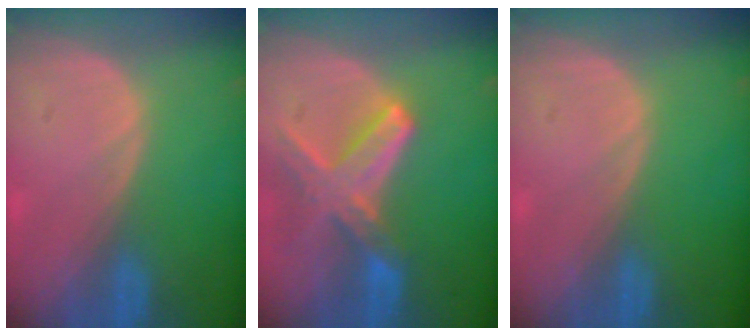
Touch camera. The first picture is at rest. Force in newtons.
{"total": 8.2, "press": 7.2, "slide": 4.0}
{"total": 0.0}